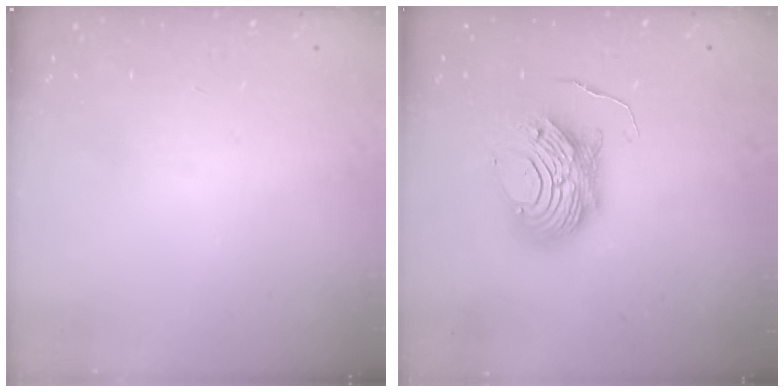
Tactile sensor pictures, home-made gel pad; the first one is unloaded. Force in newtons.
{"total": 10.5, "press": 10.5, "slide": 1.0}